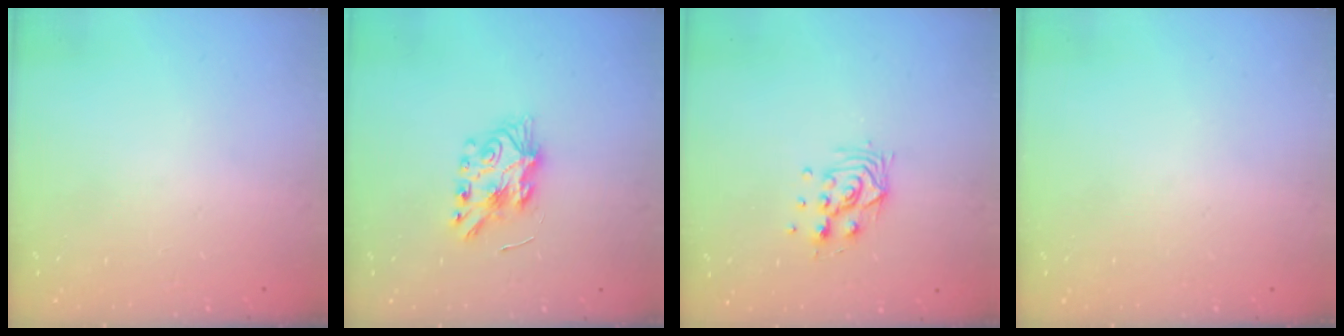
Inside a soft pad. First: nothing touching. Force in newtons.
{"total": 7.7, "press": 7.7, "slide": 0.6}
{"total": 8.3, "press": 8.3, "slide": 0.7}
{"total": 0.0}